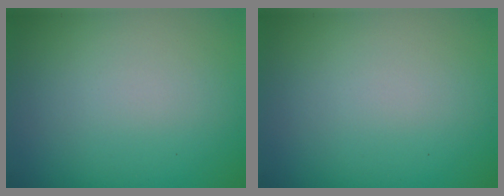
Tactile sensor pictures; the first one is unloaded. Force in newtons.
{"total": 0.0}